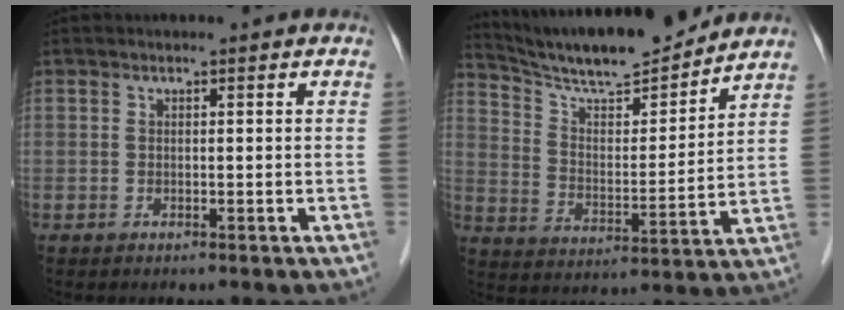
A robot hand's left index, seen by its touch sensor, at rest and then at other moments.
{"total": 15.3, "force": [14.3, 1.2, 5.3], "torque": [-0.098, -0.003, 0.241]}